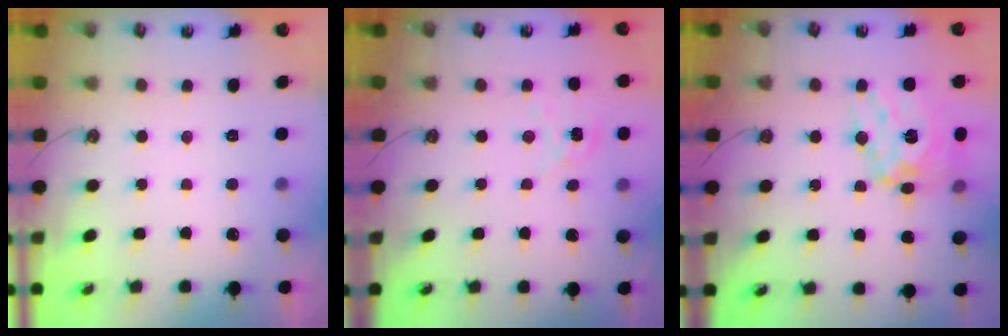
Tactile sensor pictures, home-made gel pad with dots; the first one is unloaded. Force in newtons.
{"total": 2.3, "press": 2.3, "slide": 0.3}
{"total": 18.5, "press": 18.5, "slide": 1.6}